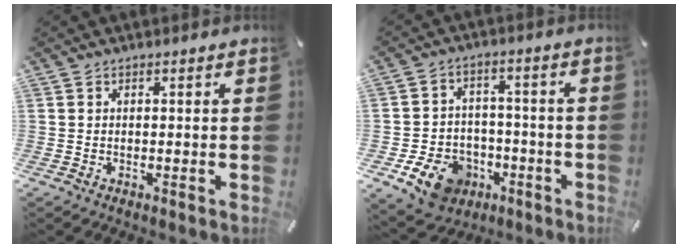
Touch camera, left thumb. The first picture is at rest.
{"total": 10.6, "force": [-5.4, 8.2, 4.1], "torque": [-0.065, 0.041, -0.091]}